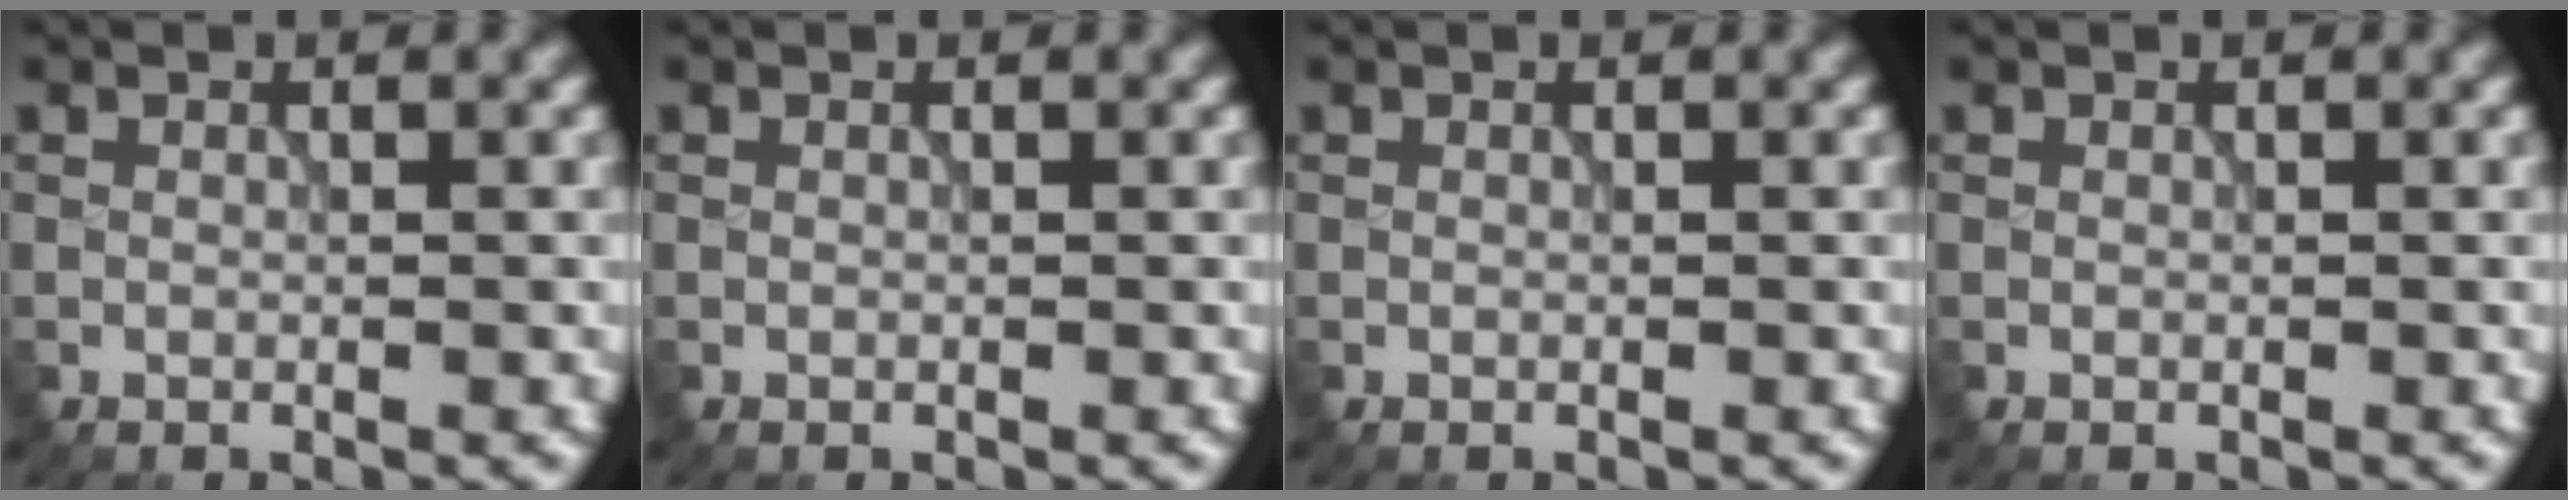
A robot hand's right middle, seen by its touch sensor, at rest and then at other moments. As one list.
[{"total": 0.0}, {"total": 0.0}, {"total": 0.0}]